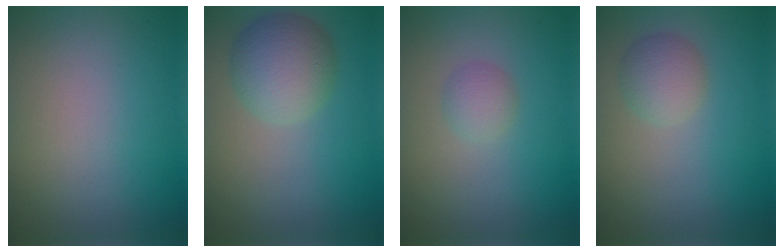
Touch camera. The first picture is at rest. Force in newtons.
{"total": 4.8, "press": 4.8, "slide": 0.2}
{"total": 1.5, "press": 1.5, "slide": 0.0}
{"total": 2.4, "press": 2.4, "slide": 0.0}